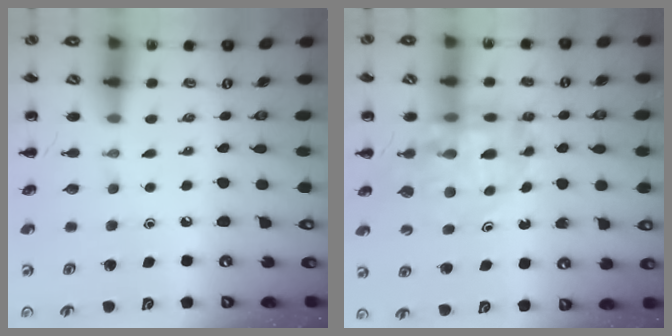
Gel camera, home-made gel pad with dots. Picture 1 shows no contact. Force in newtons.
{"total": 13.0, "press": 12.5, "slide": 3.7}